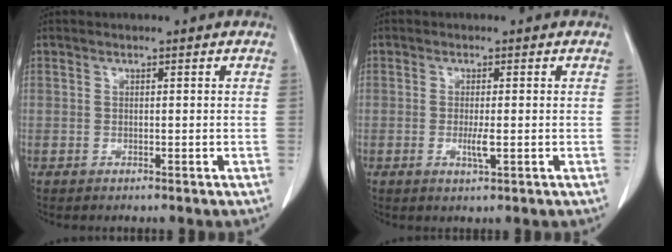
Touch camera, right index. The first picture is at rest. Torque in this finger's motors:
{"motor_torque": [0.85, 0.04, 0.16, 0.06]}